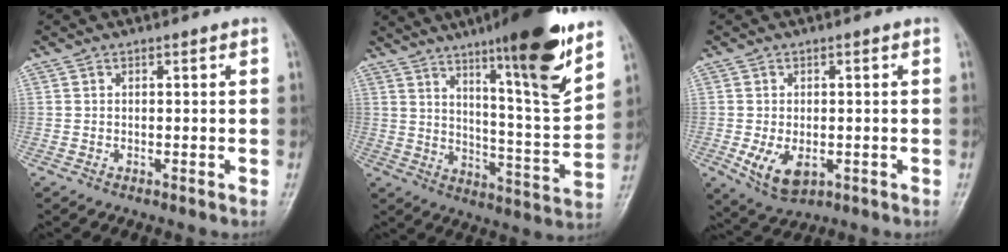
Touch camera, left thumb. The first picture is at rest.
{"total": 18.8, "force": [11.9, 2.3, 14.4], "torque": [-0.191, -0.070, 0.185]}
{"total": 6.8, "force": [-1.7, 4.1, 5.1], "torque": [-0.086, -0.009, -0.021]}